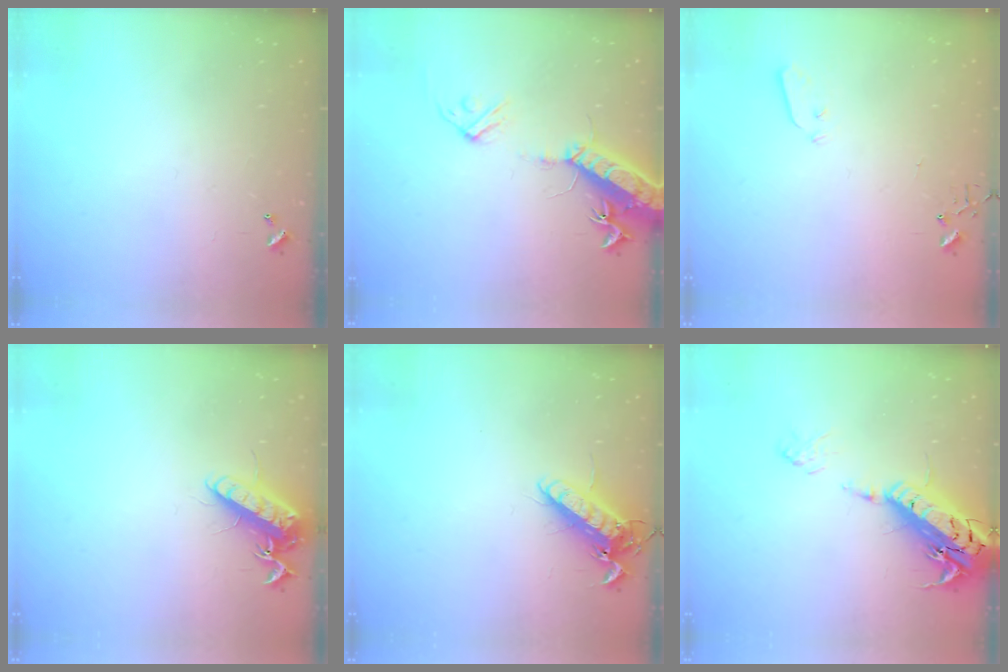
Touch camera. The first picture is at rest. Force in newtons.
{"total": 17.3, "press": 16.8, "slide": 3.9}
{"total": 3.8, "press": 3.8, "slide": 0.1}
{"total": 14.3, "press": 14.1, "slide": 2.1}
{"total": 12.8, "press": 12.7, "slide": 1.9}
{"total": 22.4, "press": 22.0, "slide": 4.3}